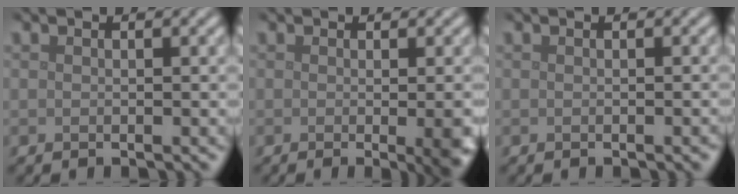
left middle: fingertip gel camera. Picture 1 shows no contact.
{"total": 4.5, "force": [-0.8, 1.5, 4.2], "torque": [-0.040, -0.009, -0.007]}
{"total": 0.6, "force": [-0.3, 0.1, 0.5], "torque": [-0.004, 0.000, -0.002]}